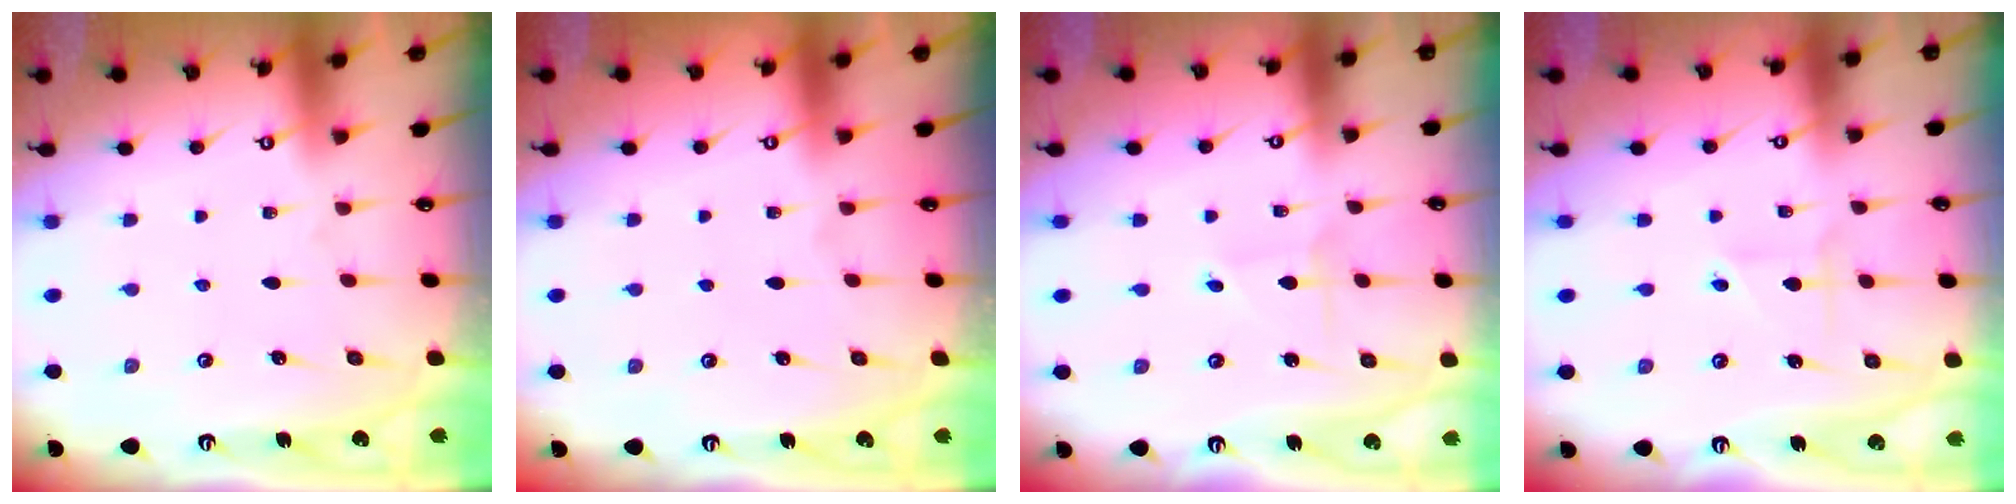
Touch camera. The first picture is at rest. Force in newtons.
{"total": 0.0}
{"total": 1.7, "press": 1.7, "slide": 0.1}
{"total": 1.9, "press": 1.6, "slide": 0.9}